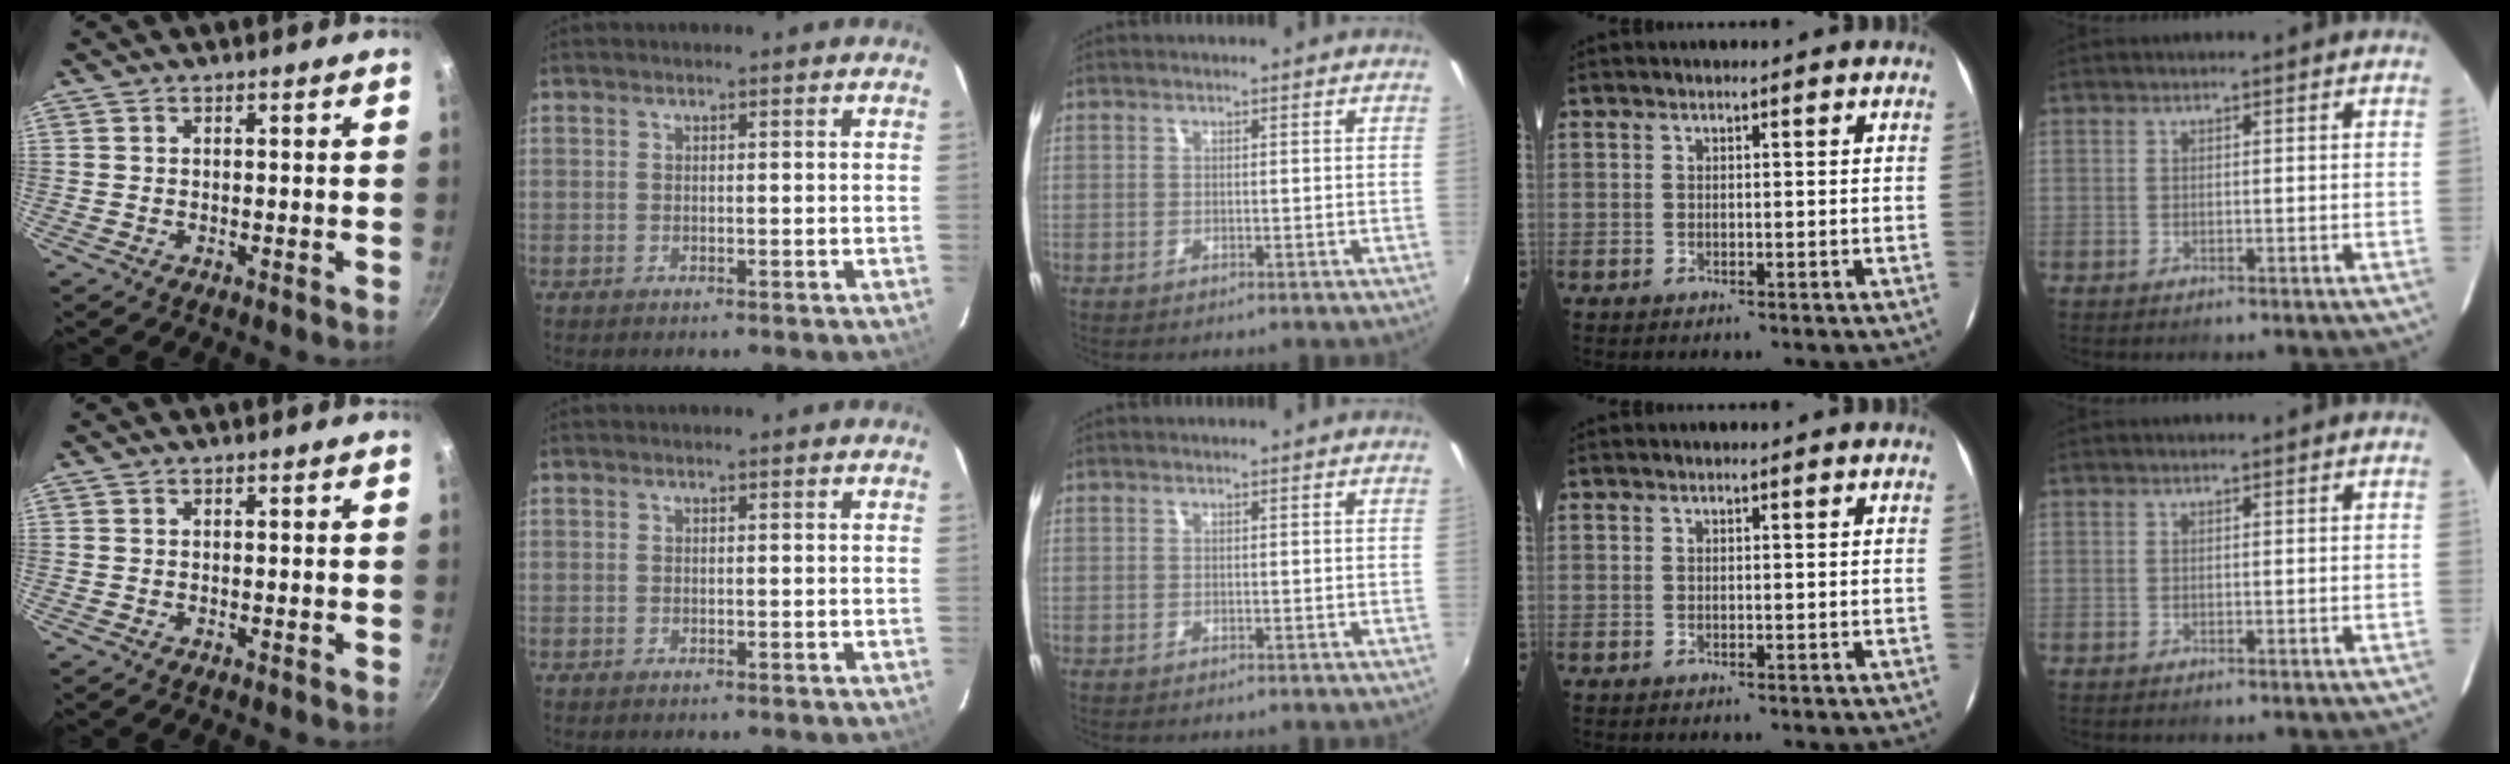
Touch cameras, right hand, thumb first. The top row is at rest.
{}